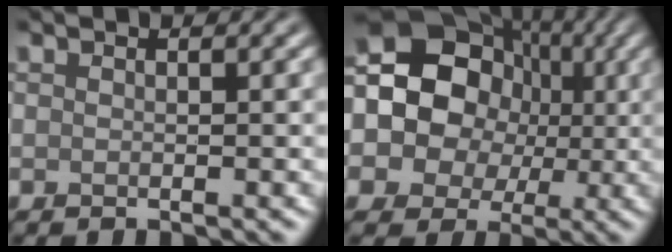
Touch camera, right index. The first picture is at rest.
{"total": 13.8, "force": [0.3, 12.0, 6.9], "torque": [-0.141, 0.024, -0.019]}